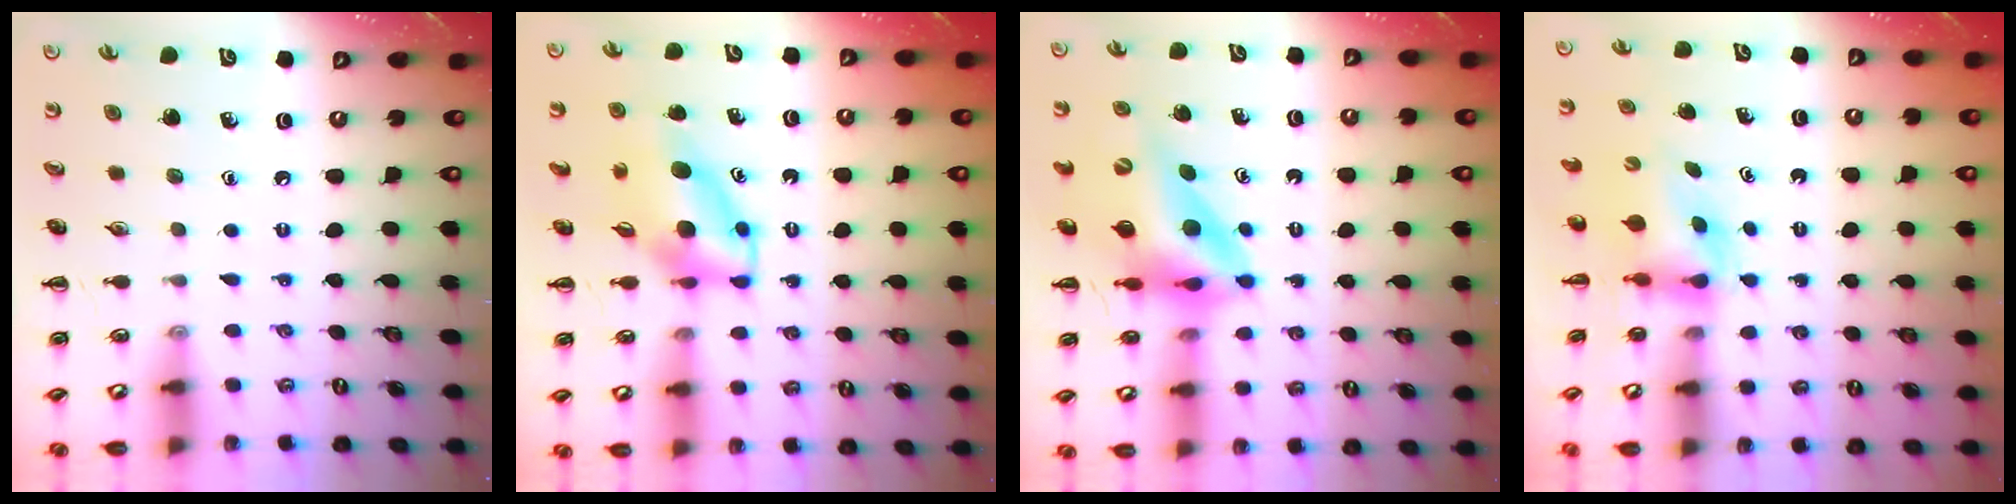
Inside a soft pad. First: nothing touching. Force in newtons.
{"total": 6.1, "press": 5.9, "slide": 1.6}
{"total": 11.0, "press": 10.5, "slide": 3.4}
{"total": 3.1, "press": 3.1, "slide": 0.6}